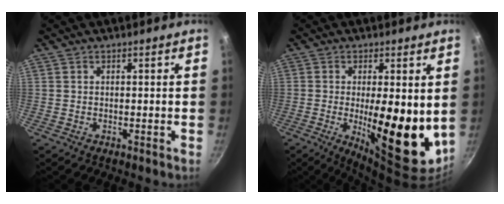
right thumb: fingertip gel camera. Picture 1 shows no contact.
{"total": 14.9, "force": [-0.5, 4.9, 14.1], "torque": [-0.188, -0.024, 0.002]}